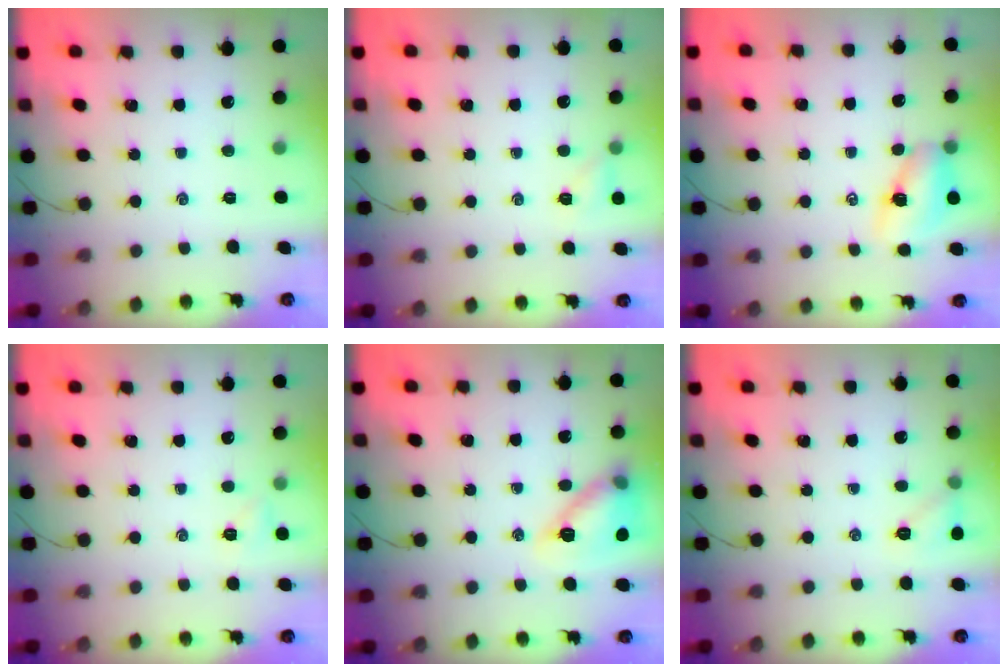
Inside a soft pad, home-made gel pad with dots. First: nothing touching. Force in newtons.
{"total": 3.2, "press": 3.0, "slide": 1.1}
{"total": 7.8, "press": 7.7, "slide": 1.2}
{"total": 3.3, "press": 3.2, "slide": 1.1}
{"total": 13.4, "press": 13.3, "slide": 1.8}
{"total": 6.3, "press": 6.0, "slide": 1.9}